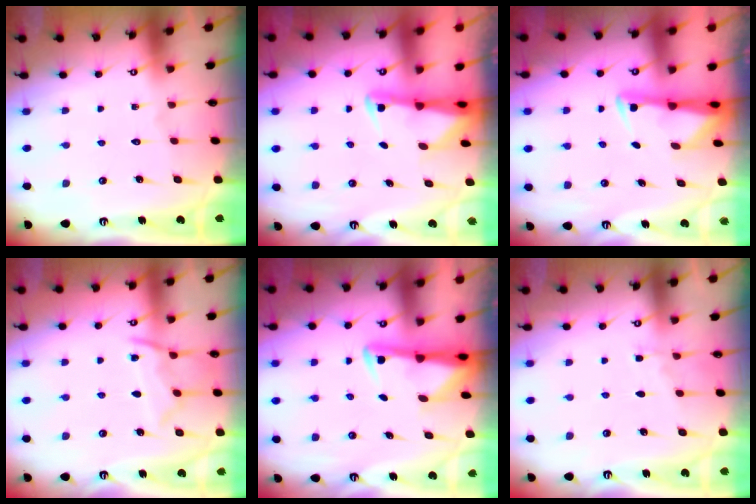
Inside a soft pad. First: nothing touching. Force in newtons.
{"total": 2.4, "press": 2.4, "slide": 0.5}
{"total": 3.0, "press": 2.9, "slide": 0.5}
{"total": 9.5, "press": 9.4, "slide": 0.8}
{"total": 2.9, "press": 2.8, "slide": 0.5}
{"total": 5.1, "press": 5.1, "slide": 0.6}